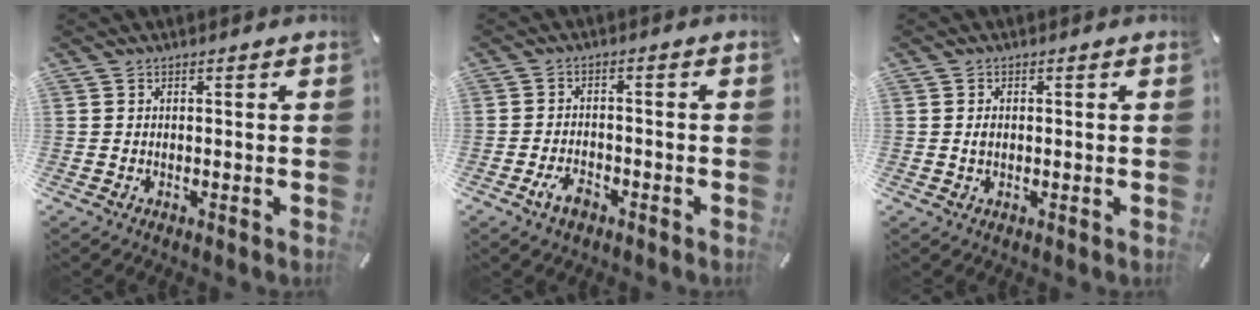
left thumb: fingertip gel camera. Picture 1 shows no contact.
{"total": 4.7, "force": [-2.8, 2.6, 2.7], "torque": [-0.062, 0.011, -0.055]}
{"total": 1.4, "force": [0.1, 0.8, 1.1], "torque": [-0.023, 0.005, 0.000]}